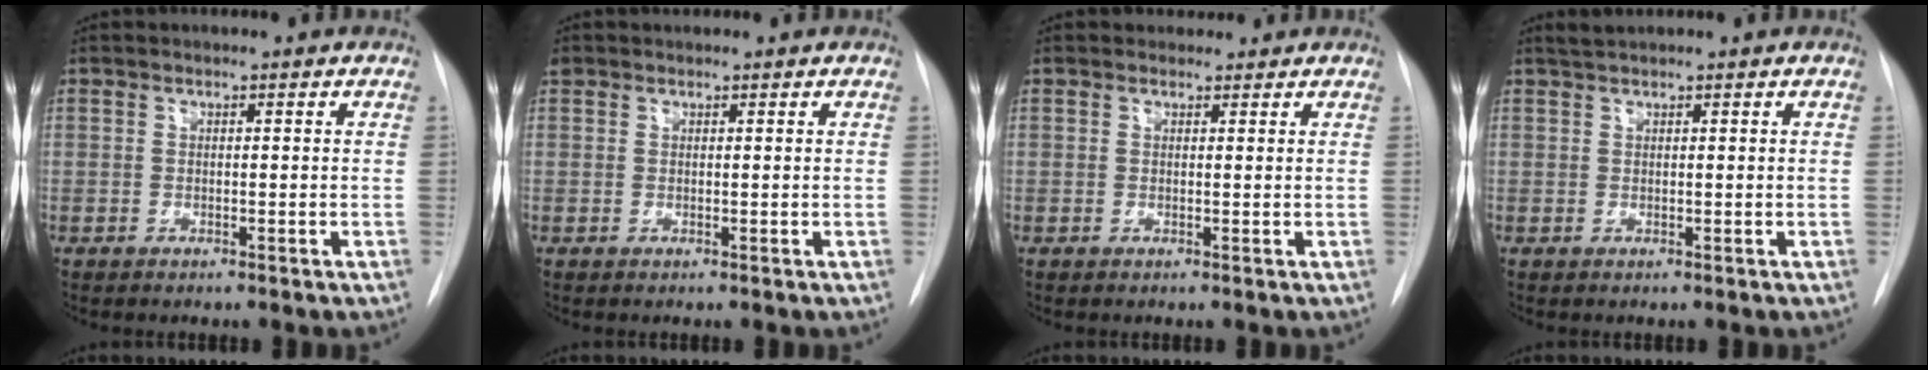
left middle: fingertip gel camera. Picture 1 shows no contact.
{"total": 0.9, "force": [0.8, 0.5, 0.0], "torque": [-0.005, 0.016, 0.015]}
{"total": 1.3, "force": [1.1, 0.6, -0.2], "torque": [-0.001, 0.005, 0.015]}
{"total": 1.1, "force": [1.1, -0.2, 0.3], "torque": [-0.010, 0.007, 0.025]}